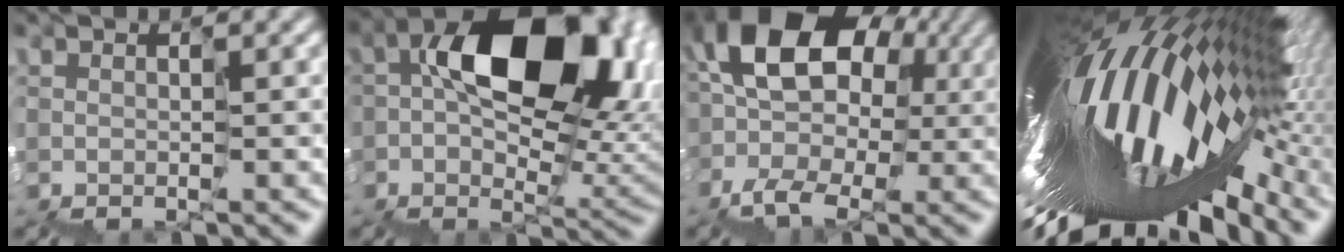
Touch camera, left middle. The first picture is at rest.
{"total": 12.0, "force": [1.5, 7.8, 9.0], "torque": [-0.121, 0.008, 0.026]}
{"total": 10.5, "force": [-0.3, 7.7, 7.2], "torque": [-0.121, 0.014, -0.005]}
{"total": 15.7, "force": [-2.1, 6.2, 14.3], "torque": [-0.220, -0.007, -0.041]}